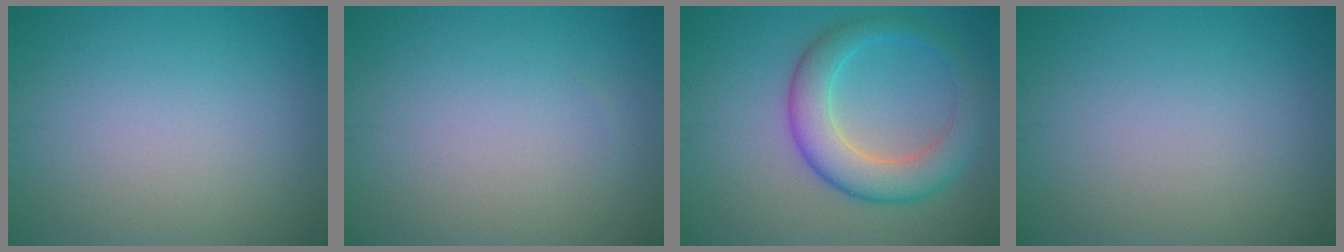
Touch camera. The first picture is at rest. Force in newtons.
{"total": 0.0}
{"total": 5.9, "press": 5.9, "slide": 0.2}
{"total": 0.0}